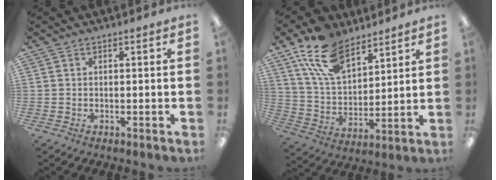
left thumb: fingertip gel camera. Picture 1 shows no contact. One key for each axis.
{"total": 16.1, "fx": 10.6, "fy": 8.5, "fz": 8.7, "tx": -0.173, "ty": -0.040, "tz": 0.200}